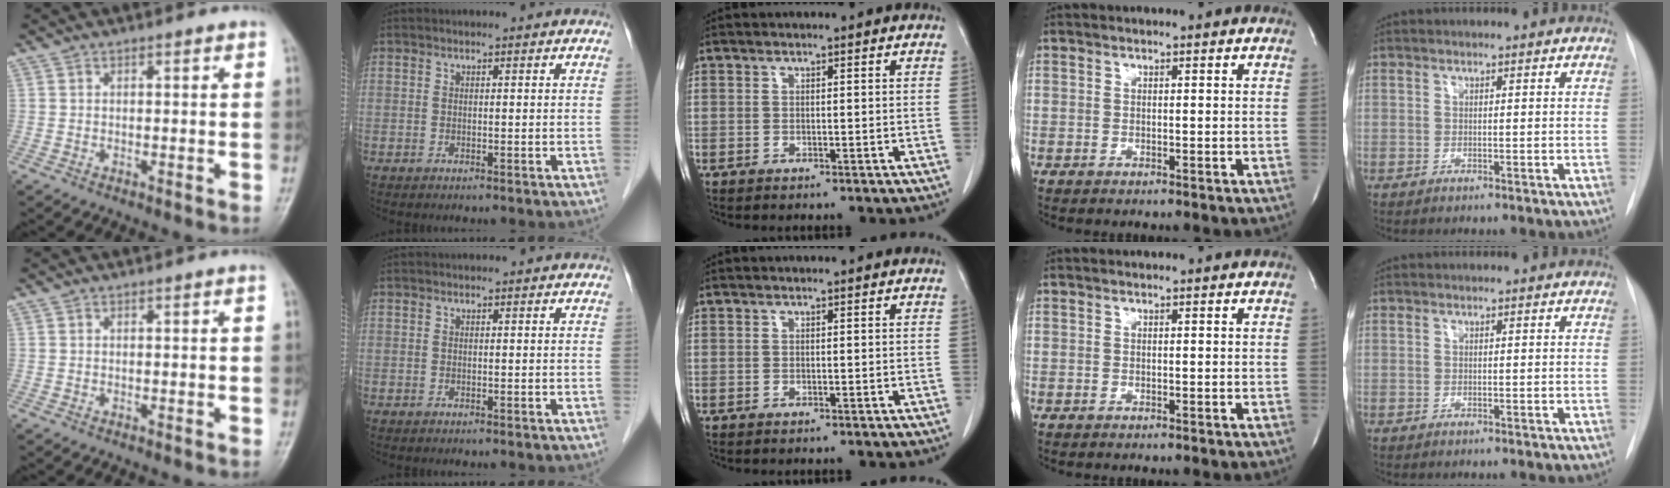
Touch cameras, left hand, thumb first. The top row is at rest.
{}